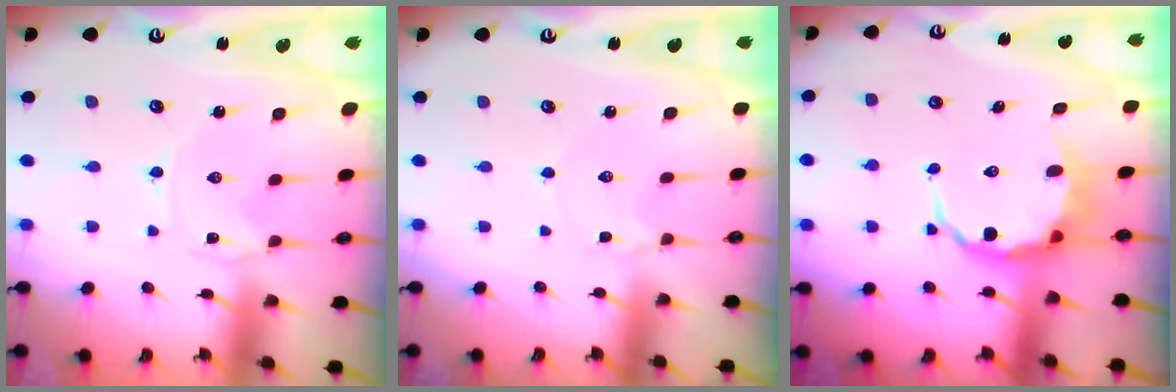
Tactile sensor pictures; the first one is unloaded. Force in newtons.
{"total": 2.7, "press": 2.7, "slide": 0.3}
{"total": 6.2, "press": 6.0, "slide": 1.7}